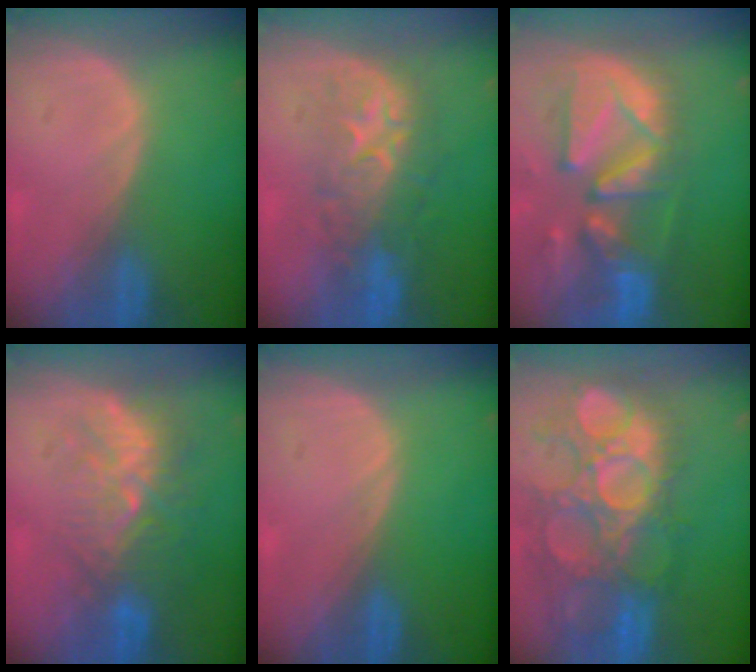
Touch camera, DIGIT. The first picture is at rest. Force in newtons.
{"total": 8.2, "press": 8.2, "slide": 0.5}
{"total": 13.3, "press": 11.5, "slide": 6.7}
{"total": 9.1, "press": 8.5, "slide": 3.4}
{"total": 0.0}
{"total": 13.5, "press": 12.4, "slide": 5.4}